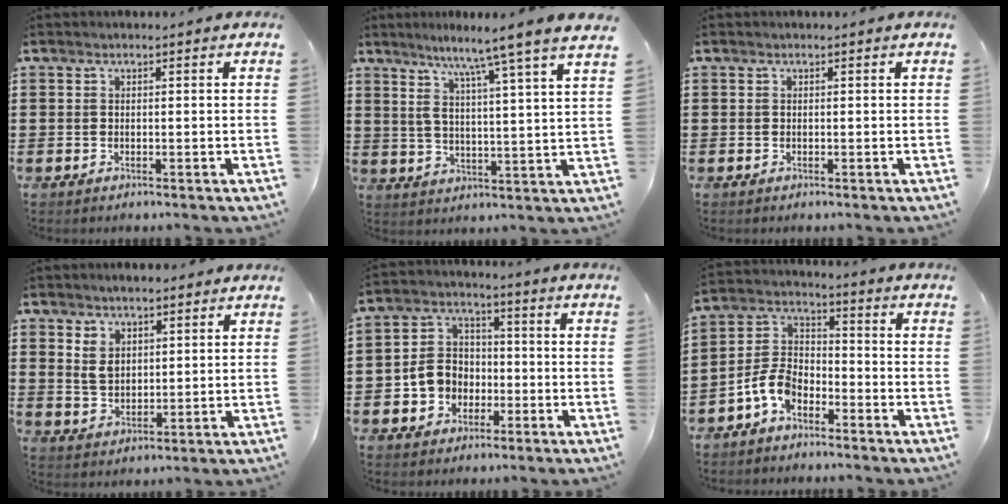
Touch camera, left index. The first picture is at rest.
{"total": 7.5, "force": [6.0, -1.4, 4.3], "torque": [-0.100, -0.045, 0.091]}
{"total": 0.0}
{"total": 4.5, "force": [3.0, 2.6, 2.0], "torque": [-0.050, 0.005, 0.055]}
{"total": 6.1, "force": [-1.9, 5.4, 2.1], "torque": [-0.066, 0.017, -0.040]}
{"total": 6.9, "force": [-4.6, 3.6, 3.7], "torque": [-0.107, 0.002, -0.097]}